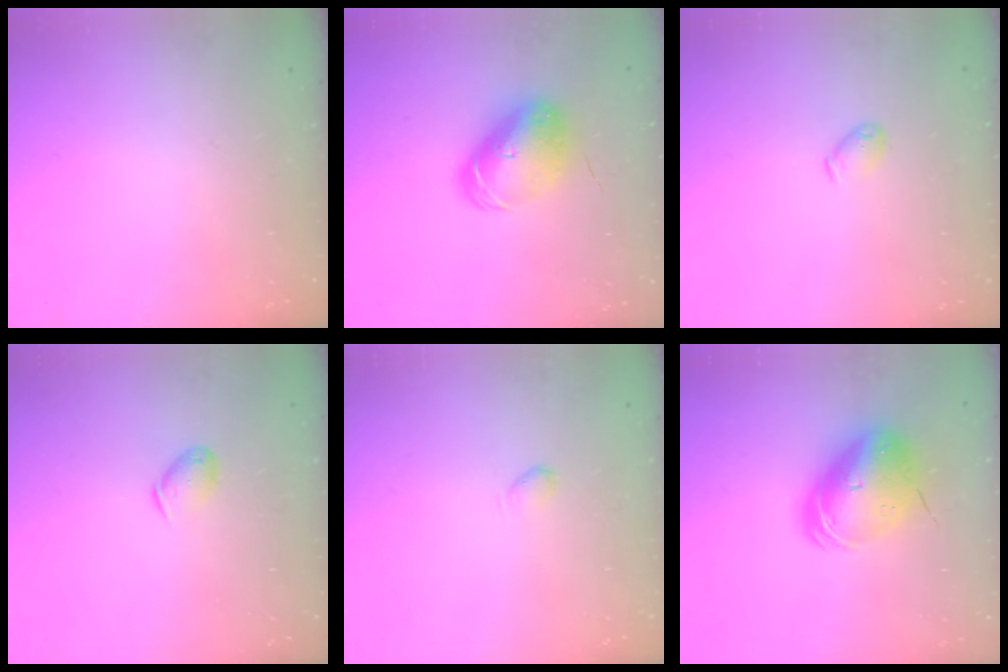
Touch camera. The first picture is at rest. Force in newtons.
{"total": 9.9, "press": 9.8, "slide": 1.4}
{"total": 3.5, "press": 3.5, "slide": 0.6}
{"total": 6.6, "press": 6.5, "slide": 0.7}
{"total": 2.2, "press": 2.2, "slide": 0.4}
{"total": 15.0, "press": 14.7, "slide": 3.0}